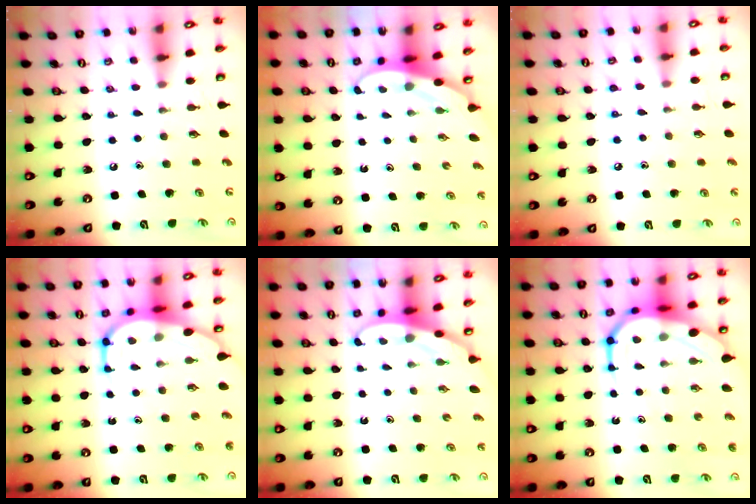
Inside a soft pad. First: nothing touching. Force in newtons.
{"total": 3.3, "press": 3.3, "slide": 0.1}
{"total": 4.8, "press": 4.8, "slide": 0.6}
{"total": 11.5, "press": 11.4, "slide": 1.3}
{"total": 3.0, "press": 3.0, "slide": 0.1}
{"total": 13.6, "press": 13.5, "slide": 1.5}